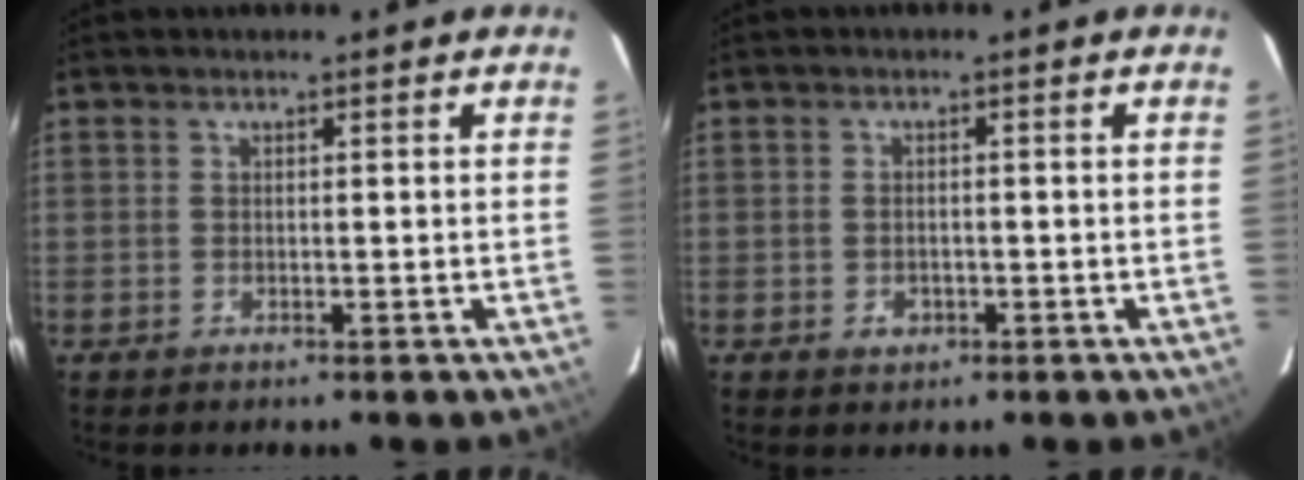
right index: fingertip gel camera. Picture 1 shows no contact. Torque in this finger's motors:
{"motor_torque": [0.31, 0.00, 0.11, 0.00]}